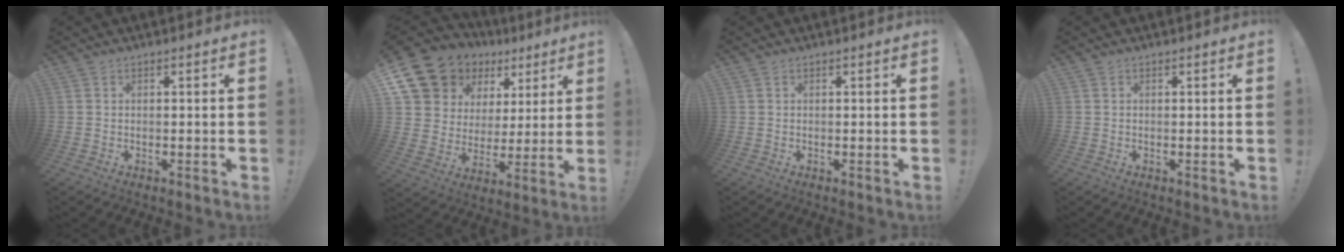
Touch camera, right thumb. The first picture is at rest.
{"total": 14.9, "force": [9.3, 10.6, 4.7], "torque": [-0.088, -0.059, 0.192]}
{"total": 0.0}
{"total": 0.0}